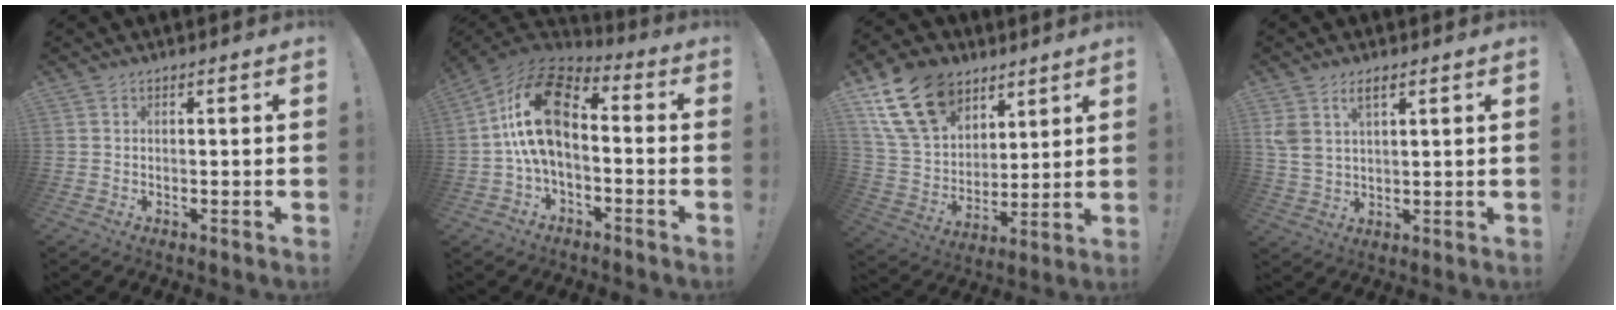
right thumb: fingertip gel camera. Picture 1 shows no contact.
{"total": 17.8, "force": [1.6, 10.4, 14.4], "torque": [-0.270, 0.013, 0.035]}
{"total": 19.5, "force": [10.3, 13.8, 9.1], "torque": [-0.156, -0.043, 0.207]}
{"total": 6.3, "force": [3.6, 3.5, 3.8], "torque": [-0.078, -0.011, 0.066]}